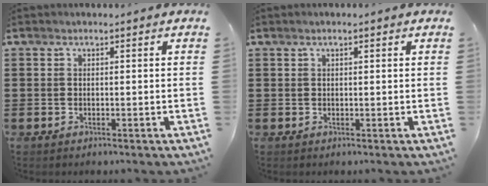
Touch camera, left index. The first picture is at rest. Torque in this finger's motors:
{"motor_torque": [1.52, 0.29, 0.07, 0.03]}